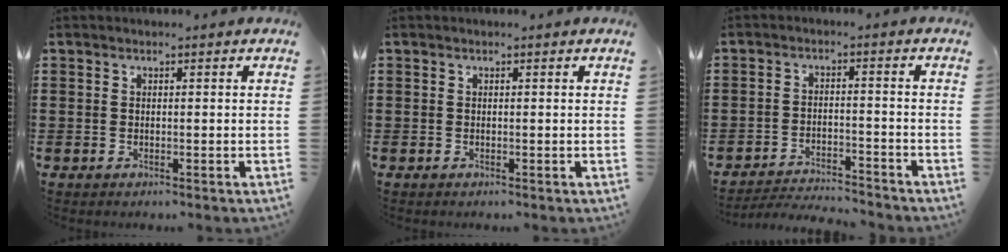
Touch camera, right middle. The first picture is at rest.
{"total": 0.0}
{"total": 3.8, "force": [-3.8, 0.3, 0.5], "torque": [-0.013, 0.006, -0.082]}